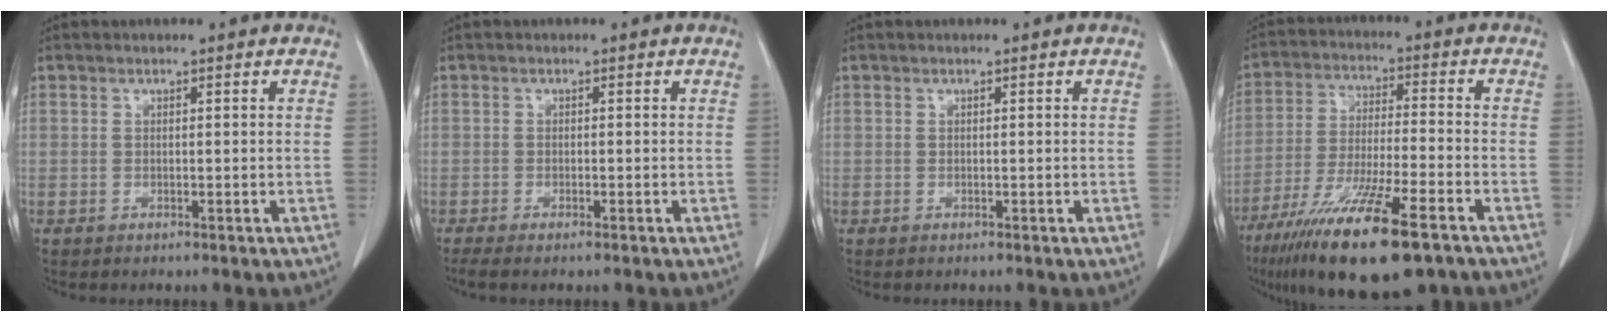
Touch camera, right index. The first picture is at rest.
{"total": 2.7, "force": [-2.1, 0.3, 1.6], "torque": [-0.024, -0.007, -0.030]}
{"total": 0.0}
{"total": 18.0, "force": [-11.6, 2.4, 13.6], "torque": [-0.240, -0.048, -0.201]}